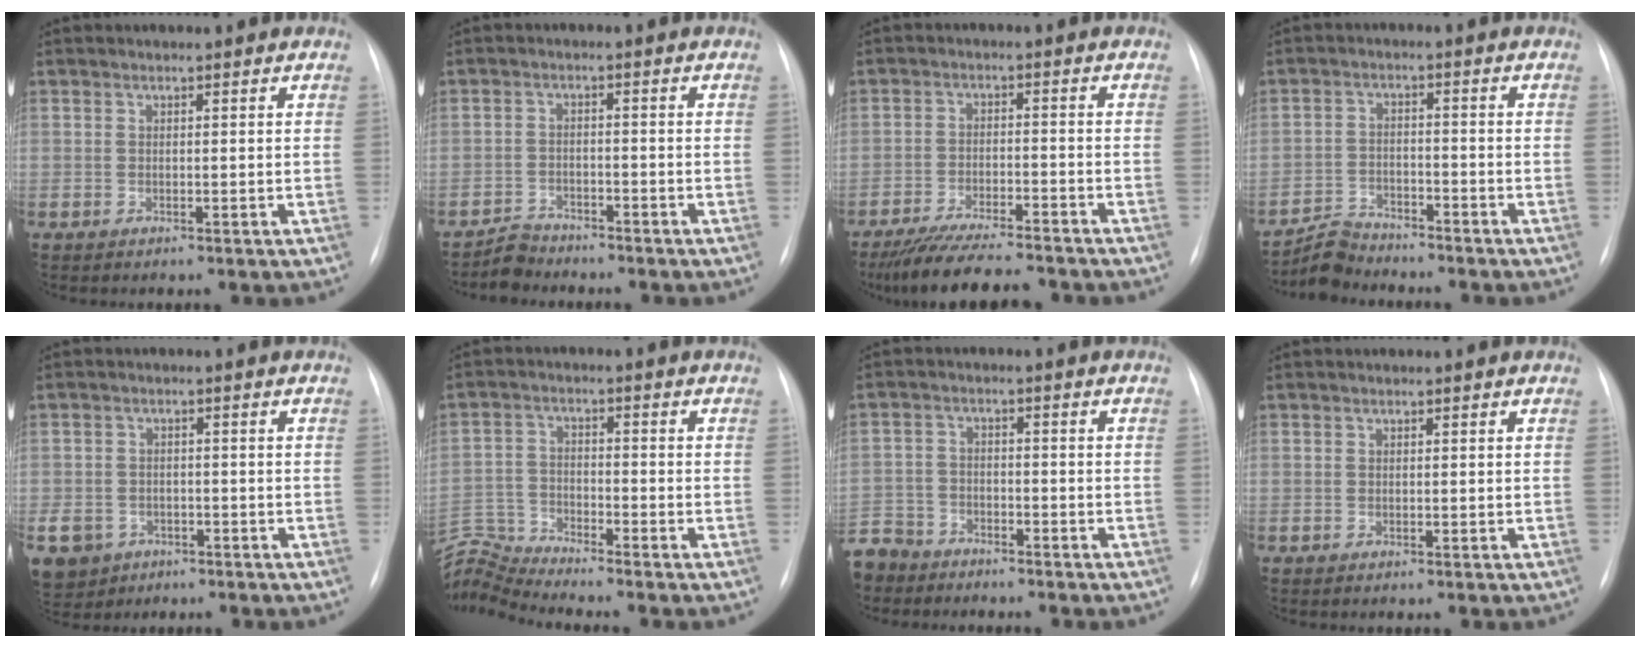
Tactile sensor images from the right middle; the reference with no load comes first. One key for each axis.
{"total": 3.1, "fx": -2.9, "fy": 0.8, "fz": -0.7, "tx": 0.013, "ty": -0.005, "tz": -0.053}
{"total": 13.0, "fx": -11.5, "fy": 1.7, "fz": 5.8, "tx": -0.093, "ty": -0.012, "tz": -0.176}
{"total": 4.6, "fx": -4.5, "fy": 0.7, "fz": -0.6, "tx": 0.009, "ty": -0.006, "tz": -0.082}
{"total": 11.2, "fx": -5.5, "fy": 9.1, "fz": 3.5, "tx": -0.105, "ty": 0.005, "tz": -0.078}
{"total": 8.5, "fx": -8.3, "fy": -1.9, "fz": -0.2, "tx": -0.010, "ty": 0.013, "tz": -0.162}
{"total": 10.3, "fx": -8.4, "fy": 5.5, "fz": 2.0, "tx": -0.067, "ty": 0.000, "tz": -0.153}
{"total": 0.0}